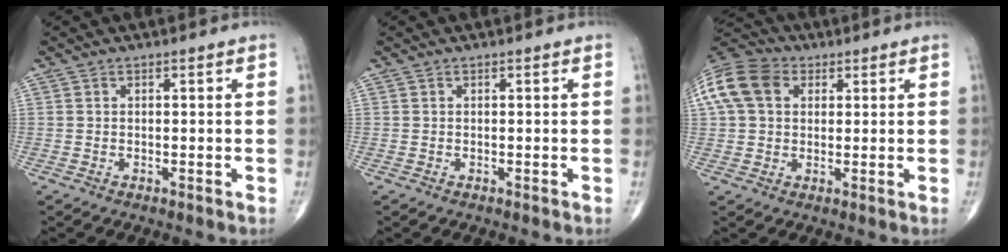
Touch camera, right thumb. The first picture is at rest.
{"total": 0.0}
{"total": 14.9, "force": [4.7, 11.1, 8.9], "torque": [-0.200, 0.033, 0.079]}